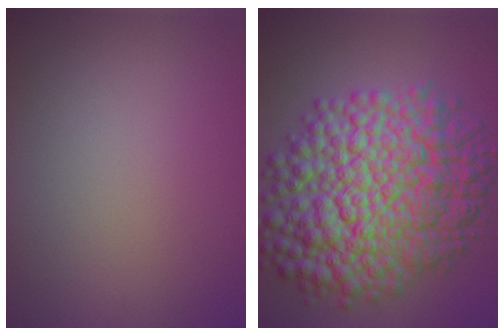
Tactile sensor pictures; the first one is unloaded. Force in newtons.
{"total": 14.1, "press": 14.1, "slide": 0.3}